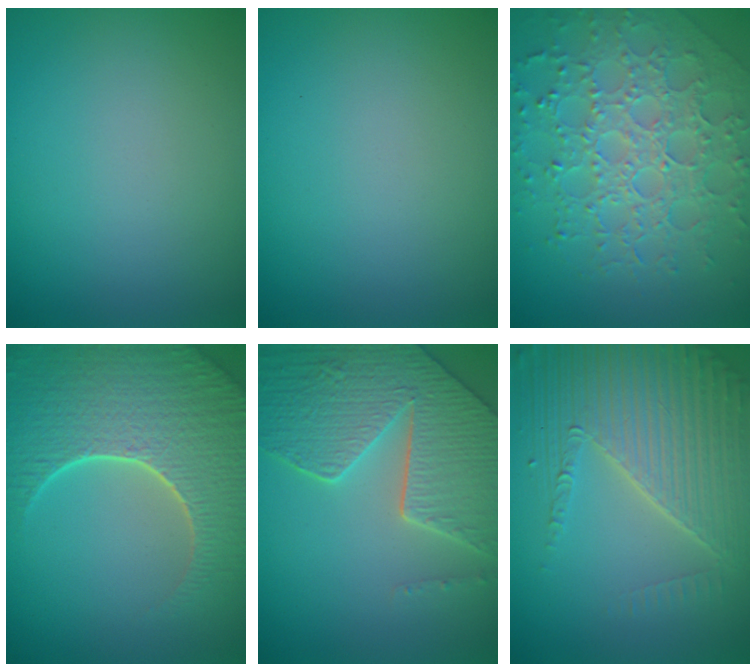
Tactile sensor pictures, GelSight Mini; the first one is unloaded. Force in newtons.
{"total": 0.0}
{"total": 7.2, "press": 5.1, "slide": 5.1}
{"total": 9.0, "press": 6.3, "slide": 6.5}
{"total": 8.0, "press": 6.1, "slide": 5.3}
{"total": 7.0, "press": 5.1, "slide": 4.8}